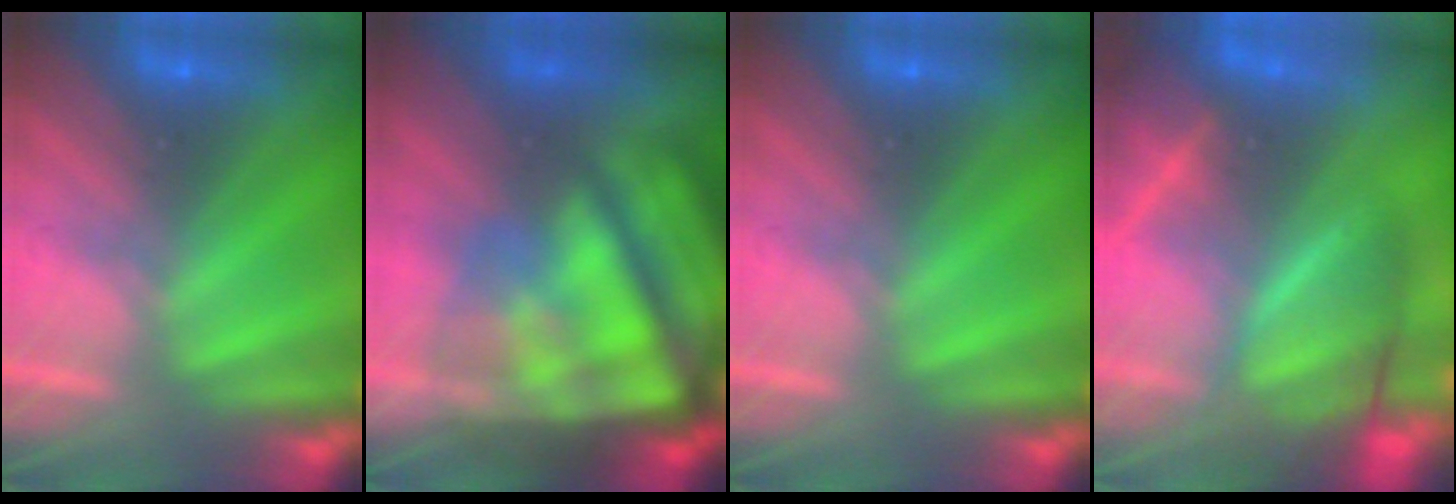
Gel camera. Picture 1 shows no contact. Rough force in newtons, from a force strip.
{"total": 7.6}
{"total": 0.0}
{"total": 5.8}